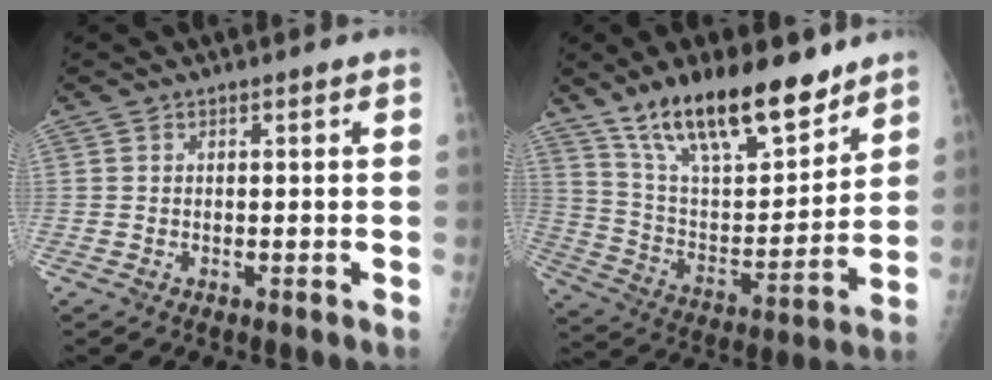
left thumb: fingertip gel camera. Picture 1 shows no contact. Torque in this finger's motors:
{"motor_torque": [0.73, 0.52, 1.47, -1.31, 0.38]}